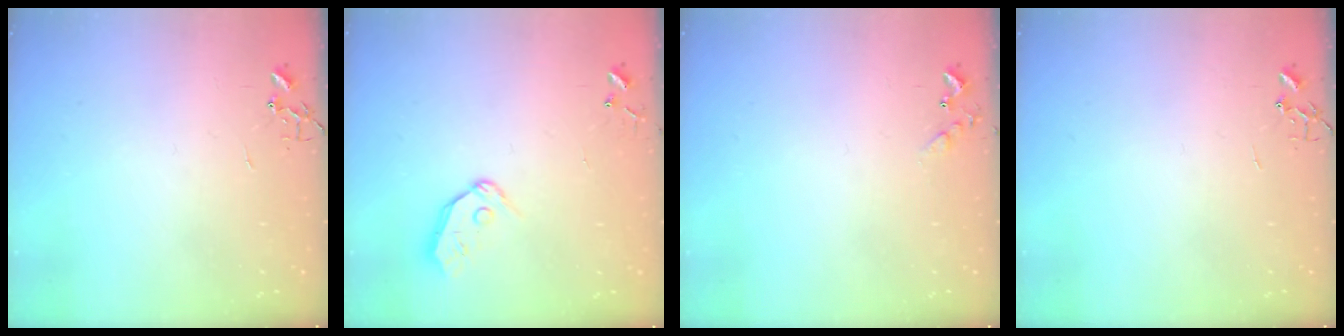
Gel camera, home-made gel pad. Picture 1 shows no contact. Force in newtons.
{"total": 7.6, "press": 7.5, "slide": 0.8}
{"total": 5.5, "press": 5.5, "slide": 0.6}
{"total": 0.0}